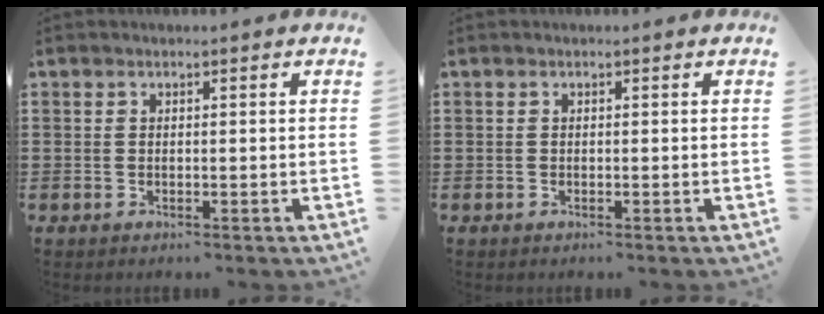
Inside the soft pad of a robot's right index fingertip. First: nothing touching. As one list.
[{"total": 0.0}]